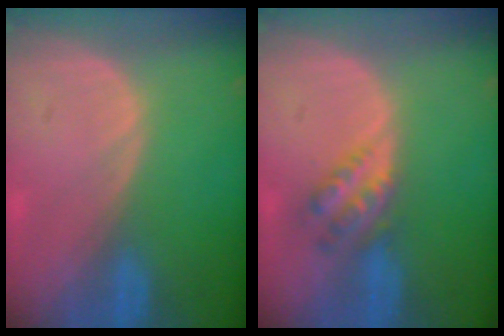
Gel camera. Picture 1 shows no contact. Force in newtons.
{"total": 4.5, "press": 4.0, "slide": 2.0}